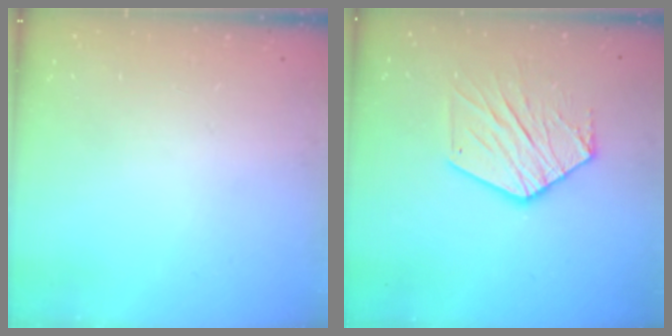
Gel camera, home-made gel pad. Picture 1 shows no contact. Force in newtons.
{"total": 12.9, "press": 12.9, "slide": 0.7}